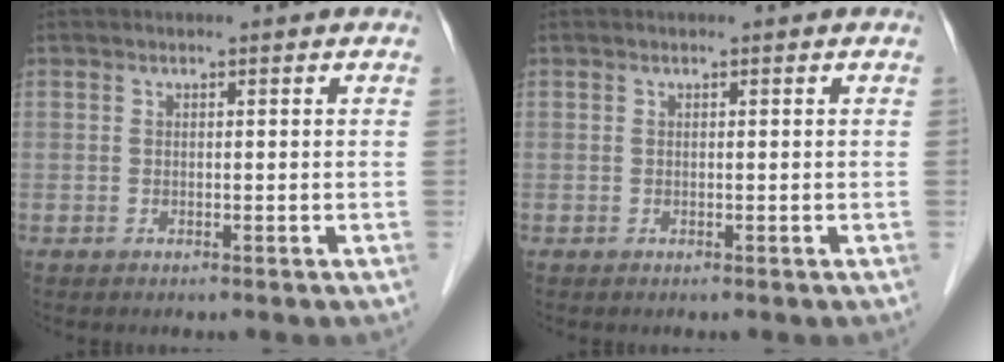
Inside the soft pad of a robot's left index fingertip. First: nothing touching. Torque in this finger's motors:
{"motor_torque": [0.00, 0.00, 0.01, 0.00]}